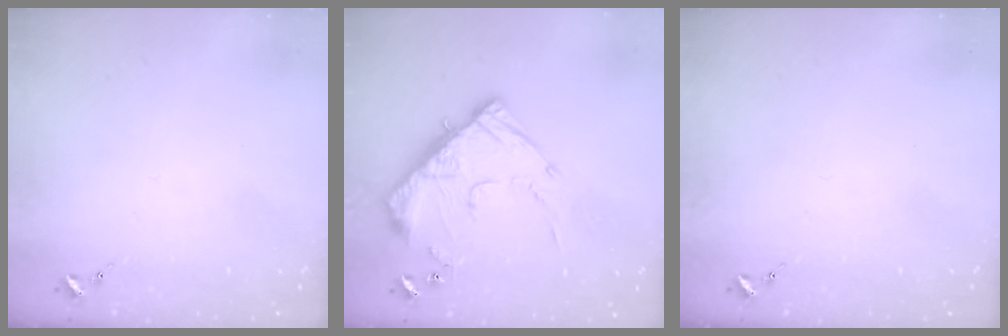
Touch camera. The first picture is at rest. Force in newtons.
{"total": 14.2, "press": 14.2, "slide": 1.2}
{"total": 0.0}